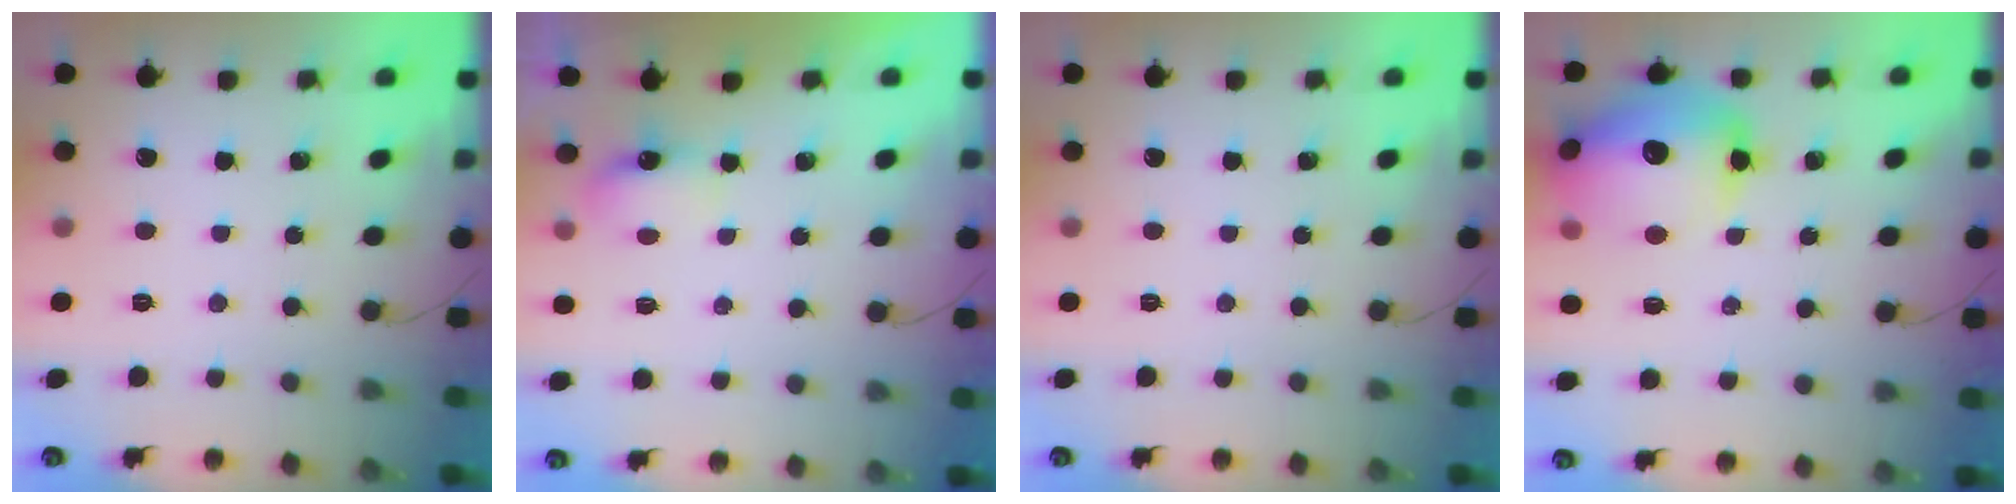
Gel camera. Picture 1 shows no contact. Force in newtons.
{"total": 4.7, "press": 4.6, "slide": 1.2}
{"total": 0.0}
{"total": 18.8, "press": 18.6, "slide": 2.6}